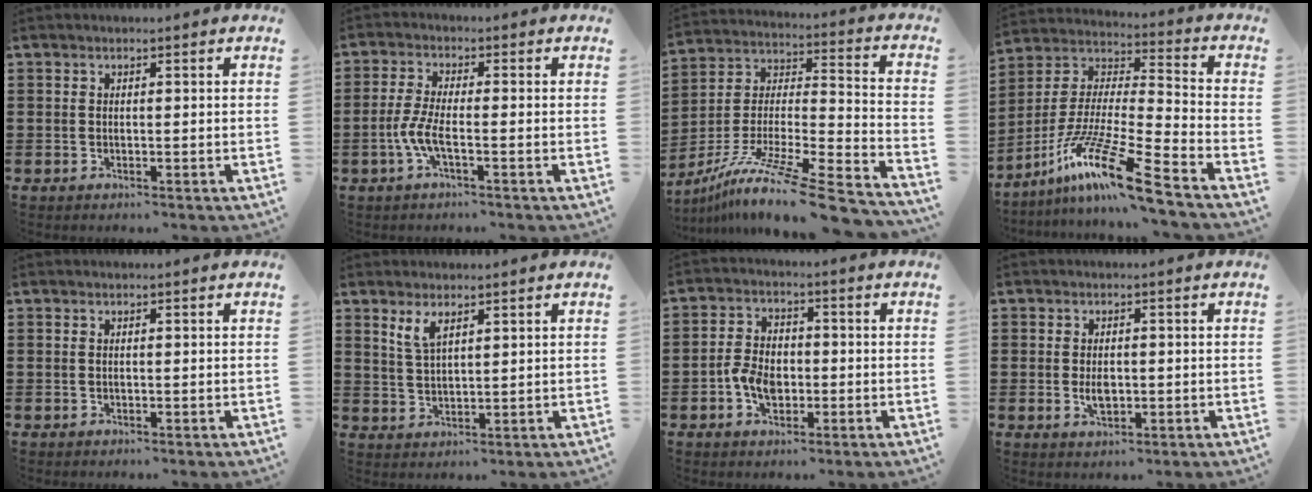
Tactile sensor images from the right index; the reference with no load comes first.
{"total": 4.6, "force": [-1.7, 1.0, 4.2], "torque": [-0.101, -0.008, -0.039]}
{"total": 12.1, "force": [-9.5, 0.2, 7.5], "torque": [-0.136, 0.002, -0.183]}
{"total": 14.8, "force": [-10.9, -0.3, 10.0], "torque": [-0.202, 0.002, -0.212]}
{"total": 0.0}
{"total": 3.4, "force": [2.1, 1.2, 2.3], "torque": [-0.051, 0.004, 0.038]}
{"total": 5.1, "force": [-1.3, 3.3, 3.6], "torque": [-0.081, 0.004, -0.026]}
{"total": 2.8, "force": [-0.2, 1.6, 2.3], "torque": [-0.042, 0.004, -0.003]}